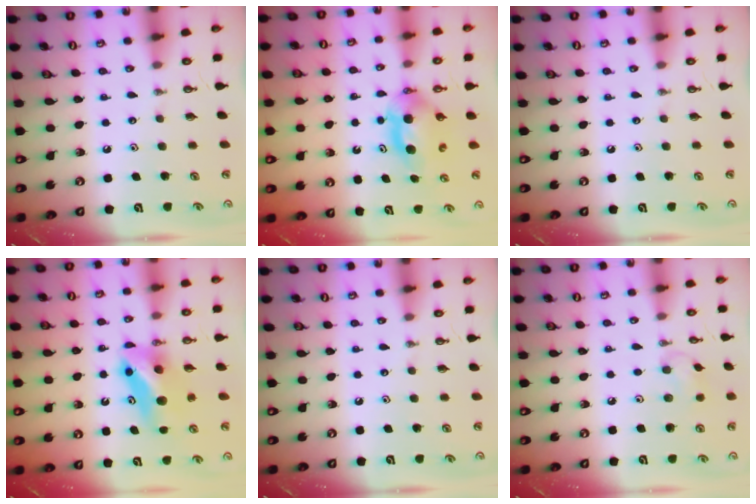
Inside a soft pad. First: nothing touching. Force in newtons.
{"total": 6.6, "press": 6.0, "slide": 2.8}
{"total": 0.0}
{"total": 7.1, "press": 7.0, "slide": 1.5}
{"total": 0.0}
{"total": 6.1, "press": 5.9, "slide": 1.6}